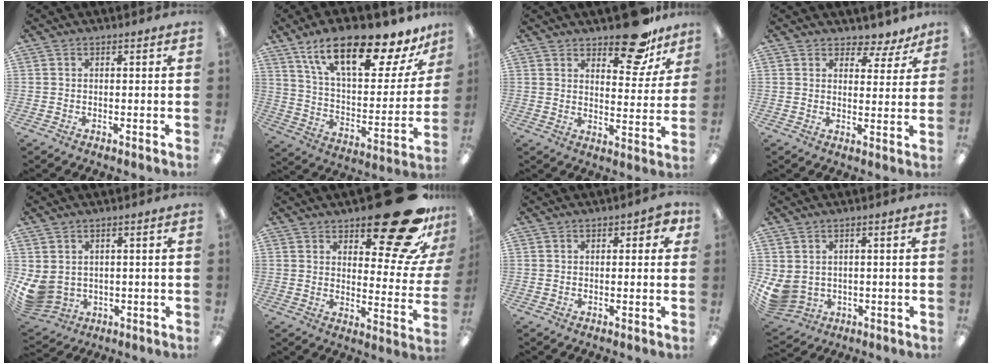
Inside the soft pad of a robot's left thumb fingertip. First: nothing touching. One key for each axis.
{"total": 22.6, "fx": 15.6, "fy": 7.5, "fz": 14.5, "tx": -0.238, "ty": -0.094, "tz": 0.260}
{"total": 14.3, "fx": 10.8, "fy": 6.1, "fz": 7.2, "tx": -0.075, "ty": -0.075, "tz": 0.184}
{"total": 4.3, "fx": 3.6, "fy": 2.2, "fz": 0.8, "tx": 0.002, "ty": -0.029, "tz": 0.061}
{"total": 5.8, "fx": 0.7, "fy": 5.1, "fz": 2.6, "tx": -0.080, "ty": -0.013, "tz": 0.017}
{"total": 25.0, "fx": 16.4, "fy": 9.7, "fz": 16.1, "tx": -0.182, "ty": -0.108, "tz": 0.264}
{"total": 3.3, "fx": 1.2, "fy": 1.8, "fz": 2.6, "tx": -0.026, "ty": -0.001, "tz": 0.015}
{"total": 5.2, "fx": 0.4, "fy": 4.8, "fz": 2.1, "tx": -0.072, "ty": -0.010, "tz": 0.010}